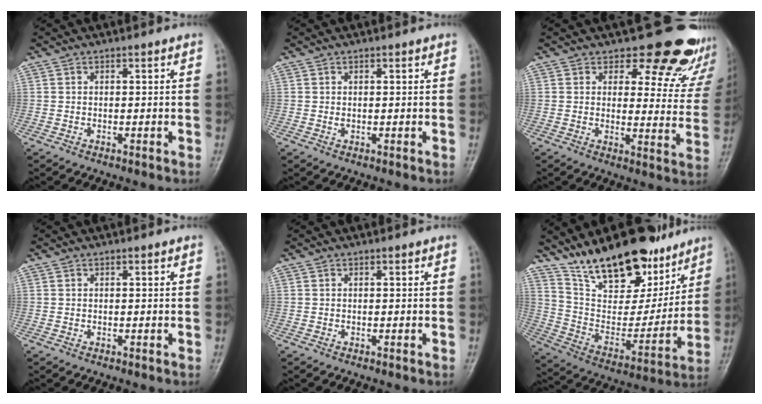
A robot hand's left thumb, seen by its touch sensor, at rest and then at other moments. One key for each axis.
{"total": 0.7, "fx": 0.3, "fy": 0.5, "fz": 0.4, "tx": -0.003, "ty": -0.001, "tz": 0.004}
{"total": 17.0, "fx": 14.5, "fy": 7.3, "fz": 5.1, "tx": -0.001, "ty": -0.109, "tz": 0.147}
{"total": 0.0}
{"total": 0.0}
{"total": 23.0, "fx": 16.7, "fy": 10.2, "fz": 12.1, "tx": -0.150, "ty": -0.079, "tz": 0.285}